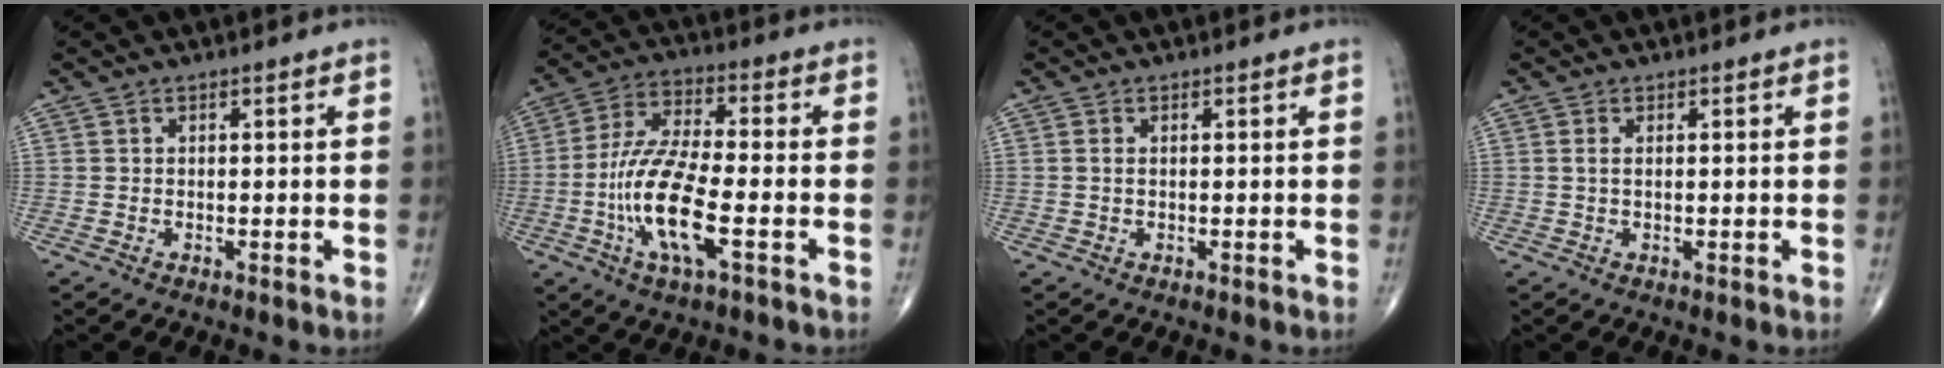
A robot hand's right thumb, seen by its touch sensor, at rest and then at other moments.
{"total": 14.3, "force": [-4.1, 4.1, 13.1], "torque": [-0.278, 0.018, -0.079]}
{"total": 0.9, "force": [0.1, 0.5, 0.8], "torque": [-0.020, 0.003, 0.005]}
{"total": 1.0, "force": [0.3, 0.3, 0.9], "torque": [-0.027, 0.001, 0.006]}